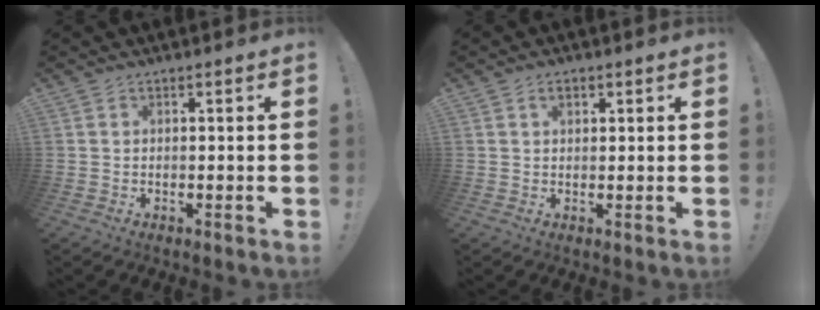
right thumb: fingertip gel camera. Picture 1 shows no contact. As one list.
[{"total": 2.1, "force": [0.9, 1.2, 1.4], "torque": [-0.021, 0.003, 0.014]}]